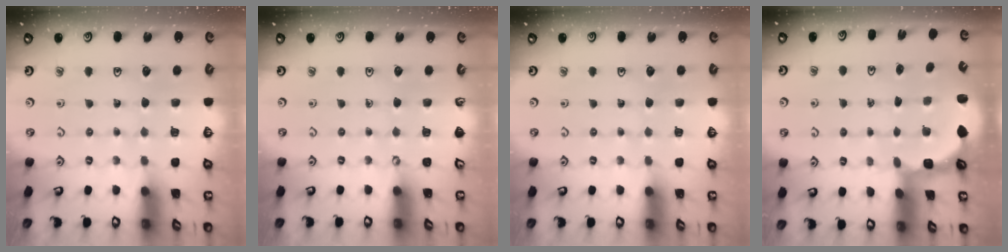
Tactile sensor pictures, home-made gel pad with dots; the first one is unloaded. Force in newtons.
{"total": 0.0}
{"total": 0.0}
{"total": 2.7, "press": 2.3, "slide": 1.4}